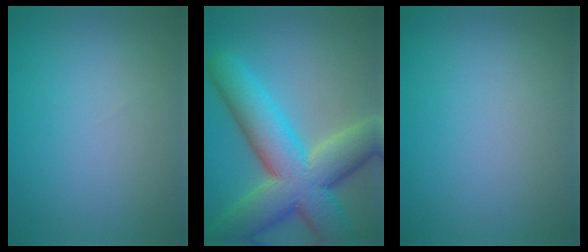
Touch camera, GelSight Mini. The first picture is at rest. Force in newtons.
{"total": 11.5, "press": 11.5, "slide": 0.8}
{"total": 0.0}